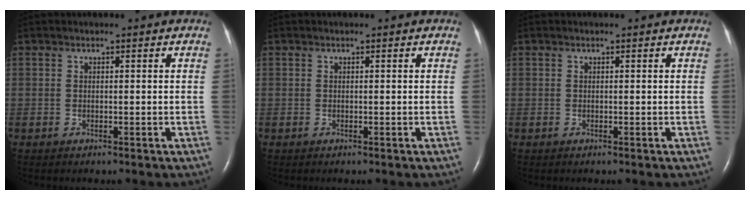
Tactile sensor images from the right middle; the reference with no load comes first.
{"total": 0.0}
{"total": 0.0}